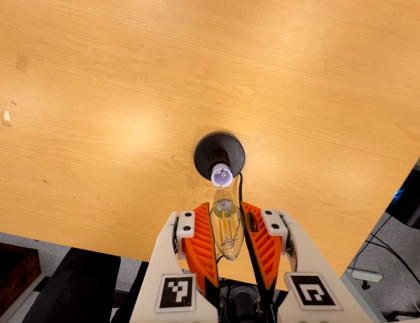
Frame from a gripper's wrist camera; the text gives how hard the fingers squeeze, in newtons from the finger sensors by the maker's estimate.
{"total": 8.3, "left": 7.2, "right": 9.4}